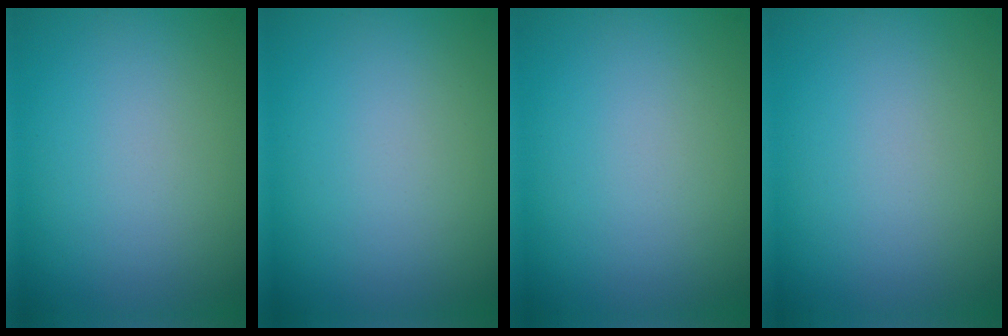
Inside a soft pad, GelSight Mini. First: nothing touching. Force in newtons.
{"total": 0.0}
{"total": 0.0}
{"total": 0.0}